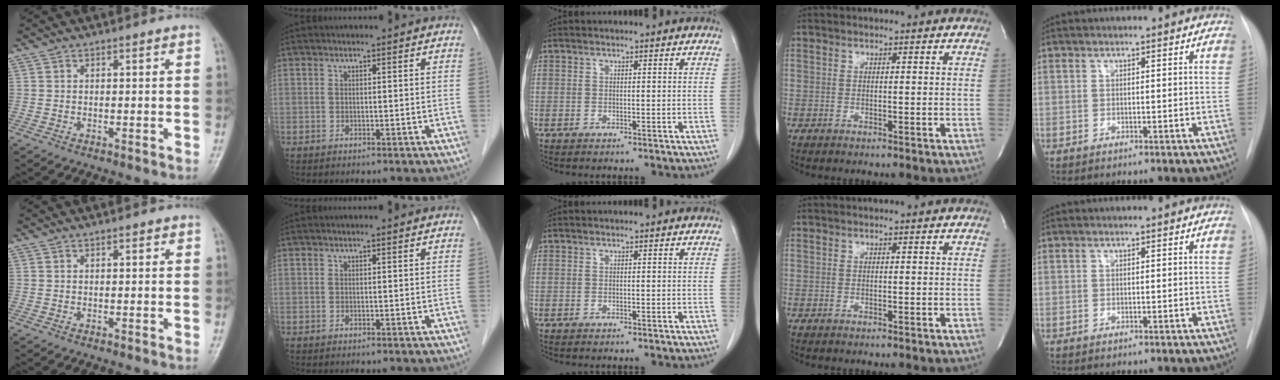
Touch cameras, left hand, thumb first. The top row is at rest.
{"thumb": {"total": 0.8, "force": [0.4, 0.3, 0.5], "torque": [-0.006, 0.000, 0.003]}, "index": {"total": 0.8, "force": [0.7, -0.1, 0.5], "torque": [-0.010, 0.008, 0.014]}}